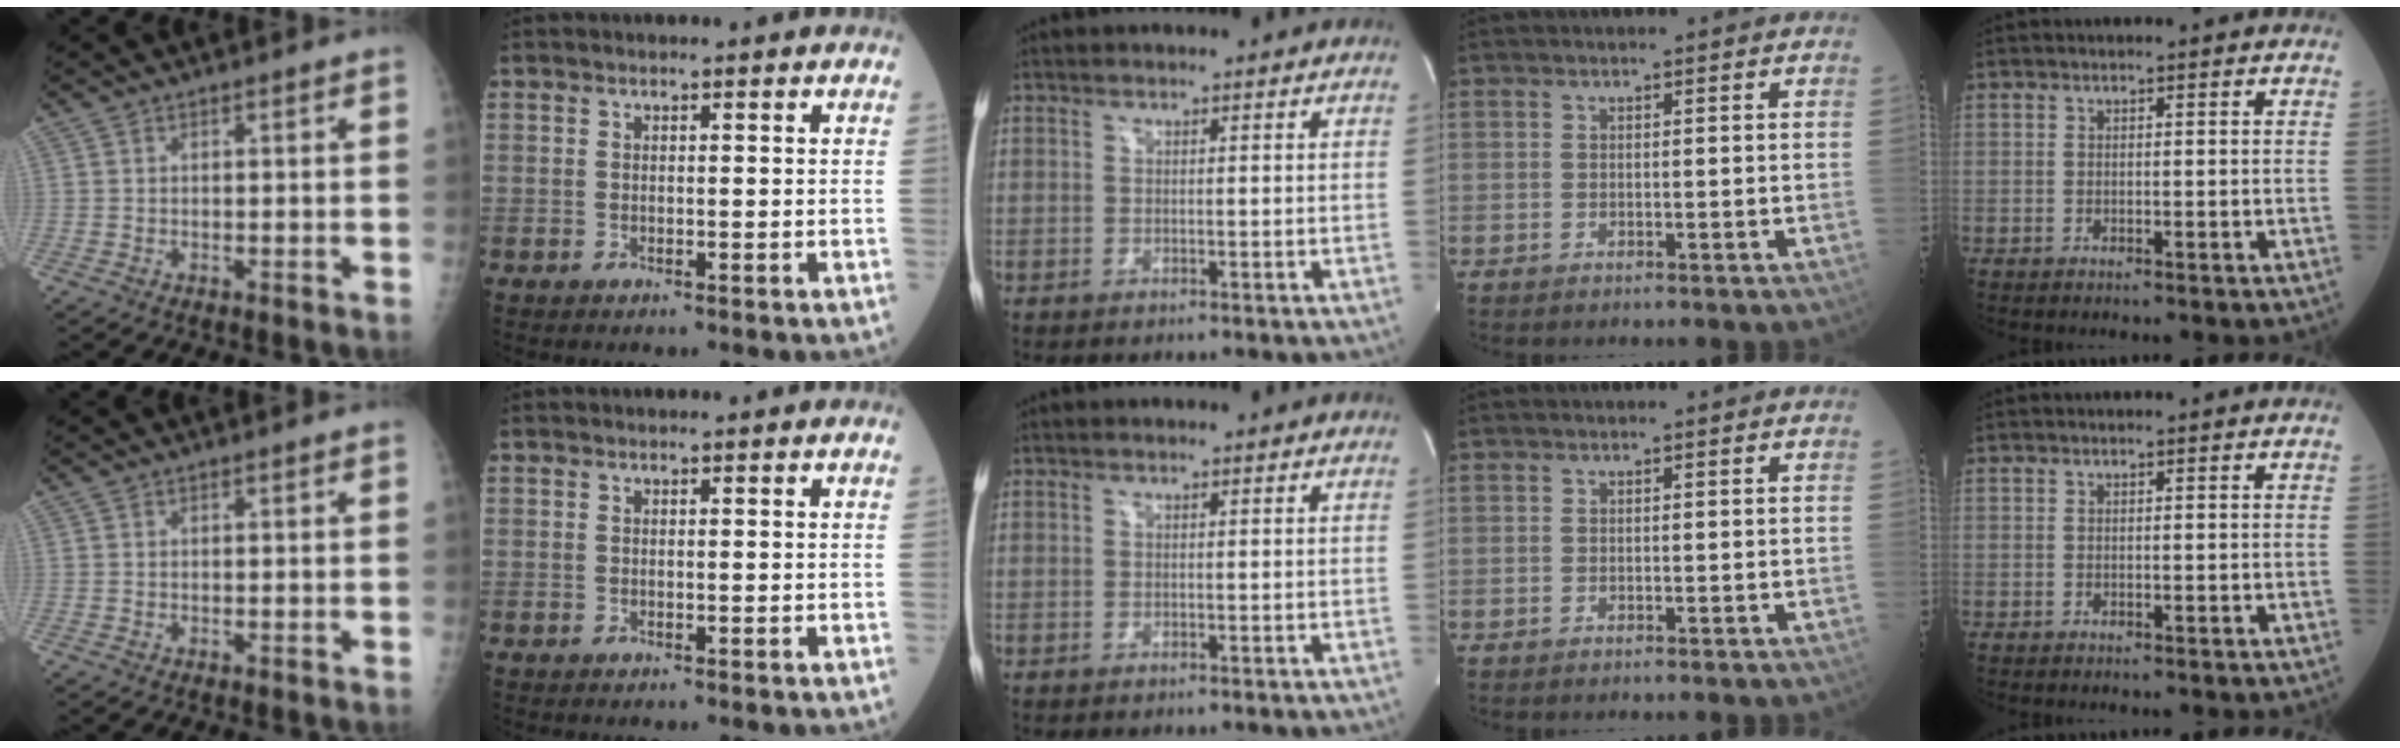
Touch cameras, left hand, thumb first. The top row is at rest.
{}